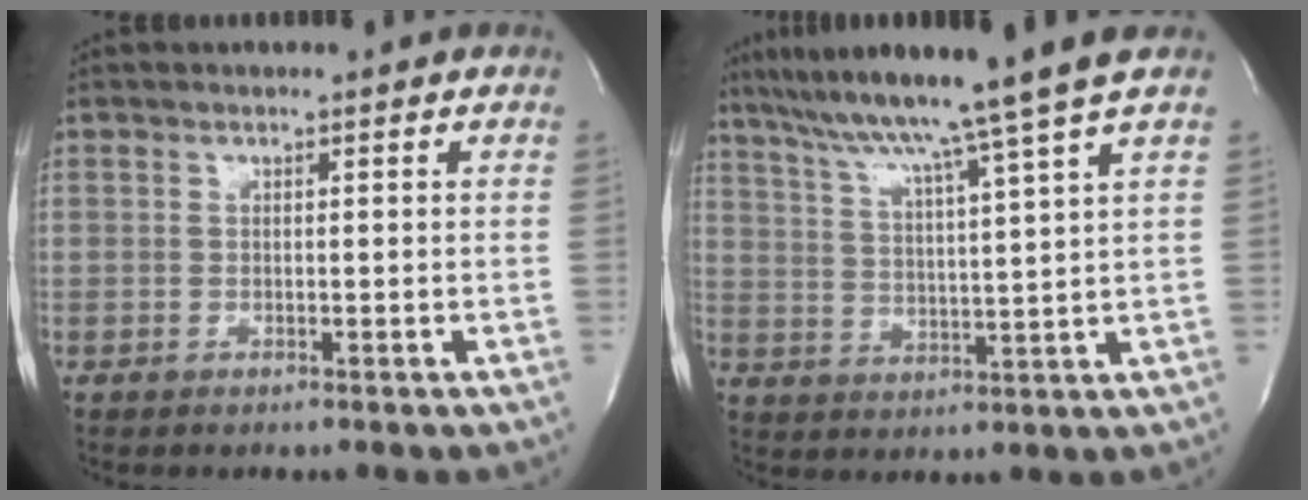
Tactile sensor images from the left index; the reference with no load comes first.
{"total": 13.0, "force": [10.0, -3.1, 7.8], "torque": [-0.129, -0.013, 0.158]}